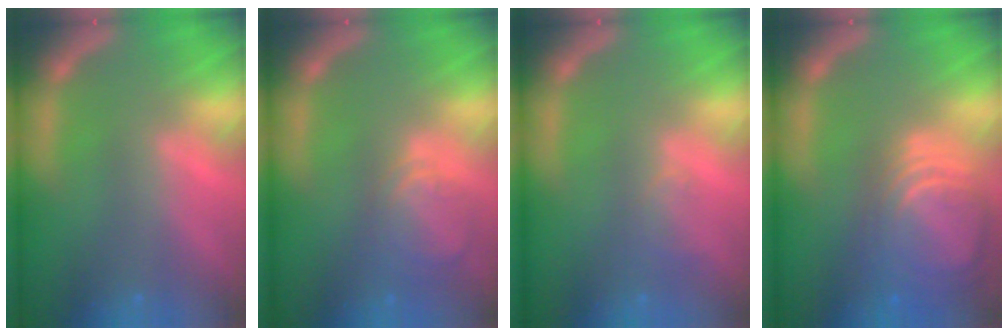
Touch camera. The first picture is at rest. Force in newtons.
{"total": 4.0}
{"total": 1.5}
{"total": 9.5}